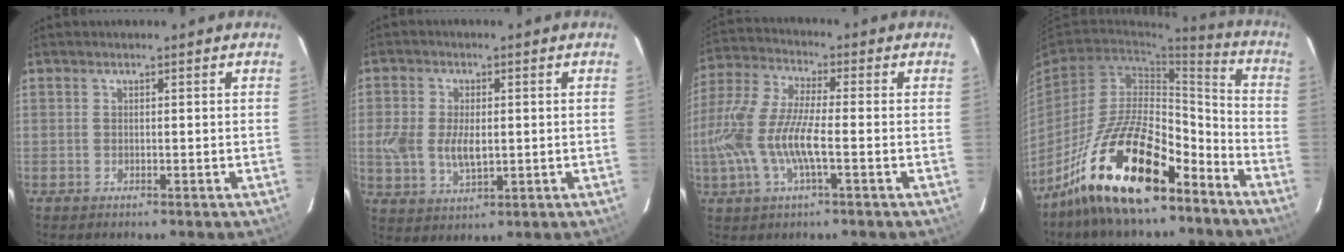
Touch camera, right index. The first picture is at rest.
{"total": 7.8, "force": [-0.4, 4.6, 6.4], "torque": [-0.138, -0.004, -0.006]}
{"total": 14.4, "force": [-3.0, 3.6, 13.7], "torque": [-0.289, -0.004, -0.061]}
{"total": 21.3, "force": [-14.4, 8.1, 13.5], "torque": [-0.244, 0.007, -0.241]}